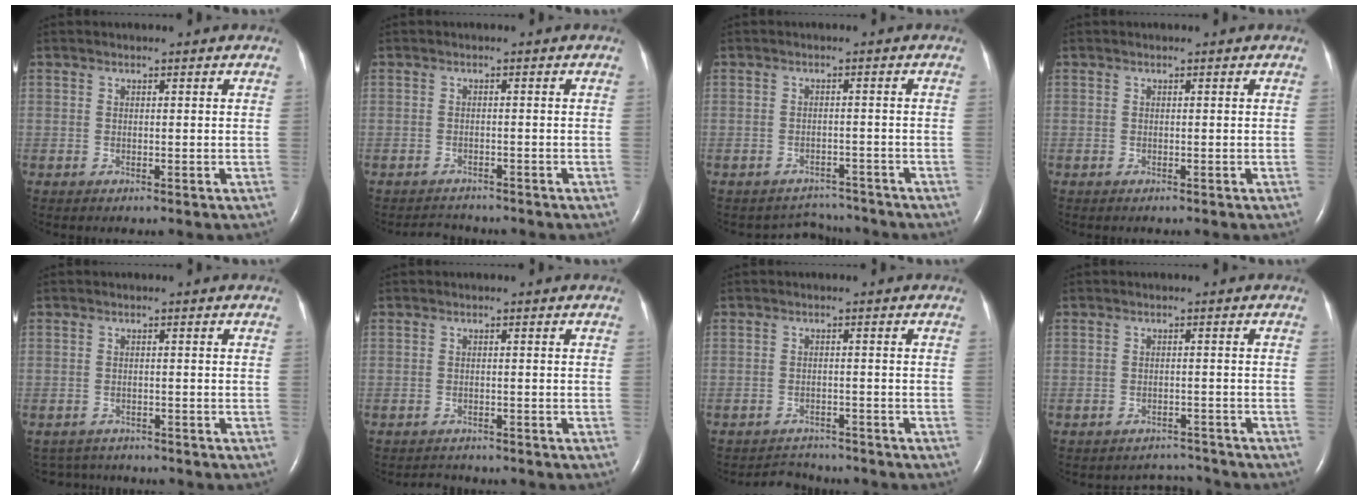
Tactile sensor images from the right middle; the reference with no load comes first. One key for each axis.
{"total": 2.6, "fx": -2.5, "fy": 0.5, "fz": -0.3, "tx": 0.001, "ty": -0.008, "tz": -0.039}
{"total": 4.2, "fx": -3.9, "fy": 0.9, "fz": -1.3, "tx": 0.011, "ty": 0.014, "tz": -0.053}
{"total": 0.0}
{"total": 4.2, "fx": -4.0, "fy": 1.1, "fz": -0.2, "tx": 0.001, "ty": 0.001, "tz": -0.058}
{"total": 1.9, "fx": -1.8, "fy": 0.4, "fz": -0.4, "tx": 0.003, "ty": -0.008, "tz": -0.027}
{"total": 3.5, "fx": -3.3, "fy": 0.8, "fz": -0.8, "tx": 0.005, "ty": 0.000, "tz": -0.051}
{"total": 3.5, "fx": -3.3, "fy": 0.3, "fz": -1.3, "tx": 0.016, "ty": 0.009, "tz": -0.044}